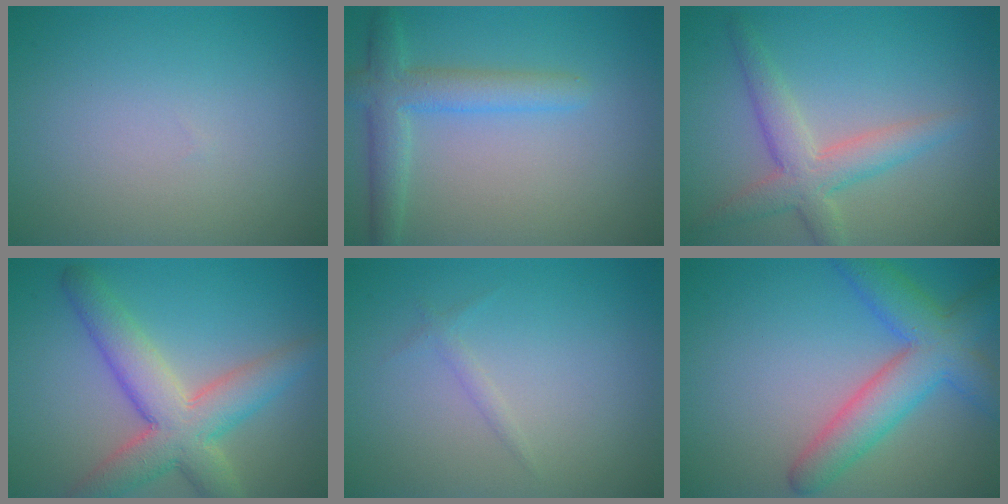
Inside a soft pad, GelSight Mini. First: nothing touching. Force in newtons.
{"total": 3.8, "press": 3.8, "slide": 0.0}
{"total": 4.0, "press": 4.0, "slide": 0.2}
{"total": 7.0, "press": 7.0, "slide": 0.6}
{"total": 0.8, "press": 0.8, "slide": 0.1}
{"total": 6.6, "press": 6.5, "slide": 0.3}